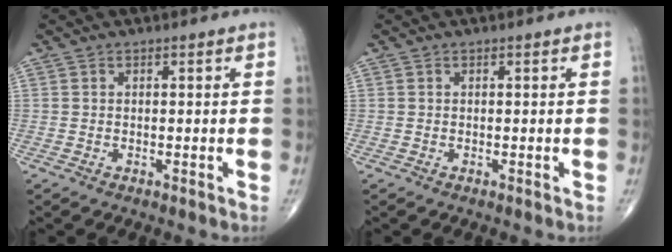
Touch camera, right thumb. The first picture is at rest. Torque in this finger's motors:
{"motor_torque": [0.05, 0.05, 0.00, 0.00, 0.00]}